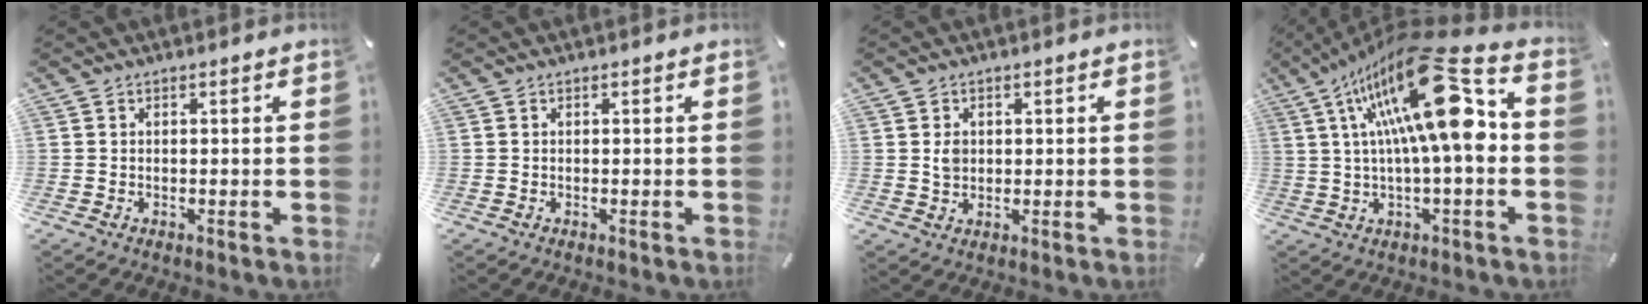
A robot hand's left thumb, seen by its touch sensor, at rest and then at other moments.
{"total": 0.0}
{"total": 2.8, "force": [0.7, 2.5, 1.1], "torque": [-0.008, -0.002, 0.009]}
{"total": 25.0, "force": [5.9, 8.1, 23.0], "torque": [-0.381, -0.031, 0.091]}